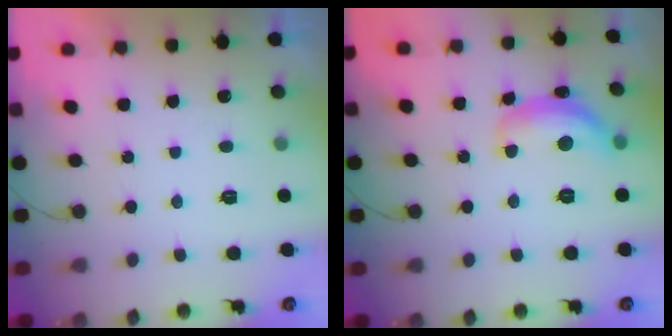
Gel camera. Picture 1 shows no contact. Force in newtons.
{"total": 13.5, "press": 13.5, "slide": 0.9}